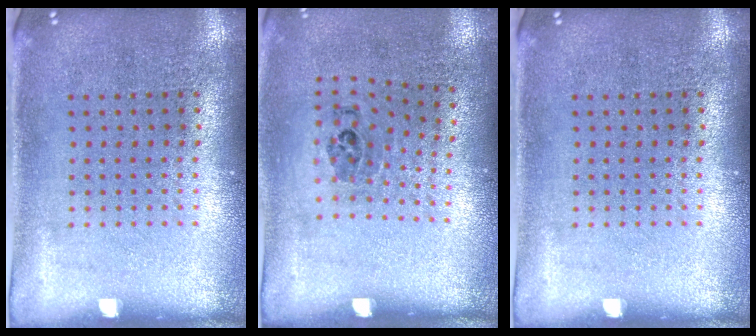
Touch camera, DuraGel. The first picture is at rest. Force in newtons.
{"total": 1.2, "press": 0.8, "slide": 0.9}
{"total": 0.0}